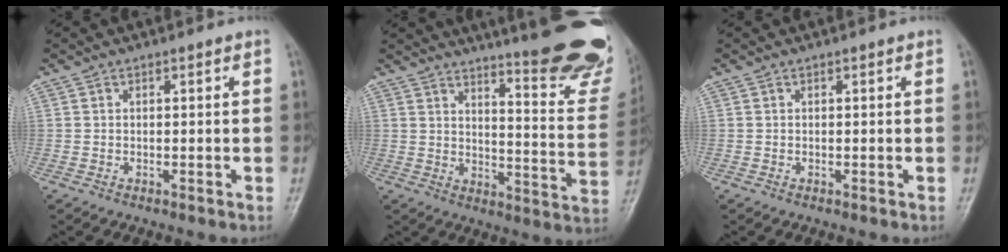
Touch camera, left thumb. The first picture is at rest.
{"total": 23.0, "force": [19.4, 2.5, 12.1], "torque": [-0.134, -0.187, 0.242]}
{"total": 0.0}